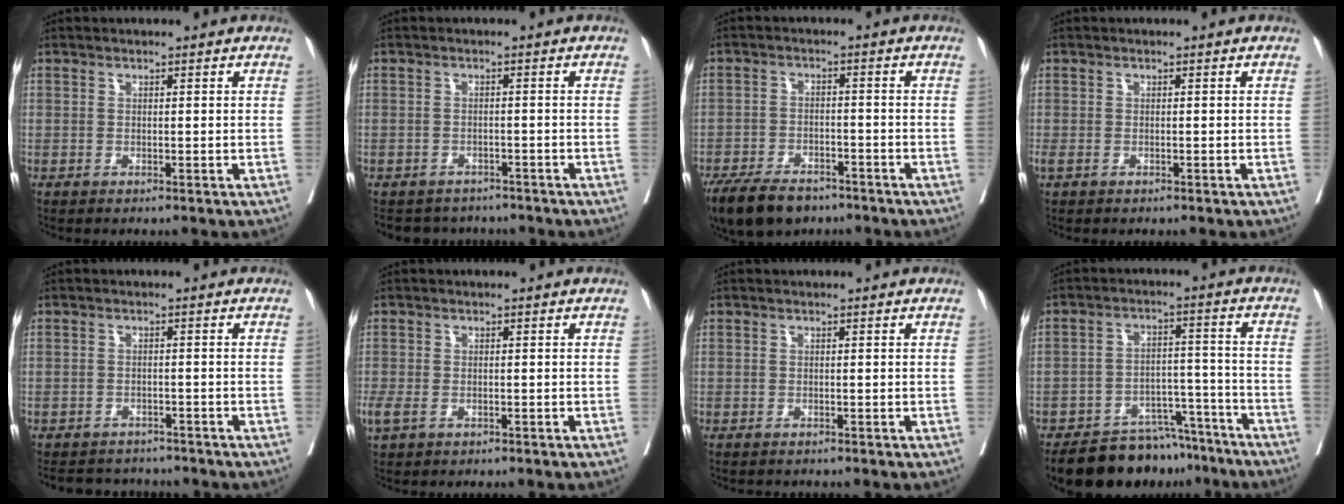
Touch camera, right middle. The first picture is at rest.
{"total": 5.4, "force": [-5.0, 2.2, 0.0], "torque": [0.004, 0.003, -0.064]}
{"total": 10.5, "force": [-7.9, 4.8, 4.9], "torque": [-0.088, -0.011, -0.129]}
{"total": 0.6, "force": [-0.2, 0.4, 0.4], "torque": [-0.017, -0.003, -0.002]}
{"total": 8.2, "force": [-7.6, 2.7, 1.5], "torque": [-0.025, 0.004, -0.098]}
{"total": 2.5, "force": [-1.0, 1.5, 1.7], "torque": [-0.048, -0.007, -0.013]}
{"total": 0.7, "force": [-0.7, 0.2, 0.0], "torque": [-0.009, -0.001, -0.014]}
{"total": 13.4, "force": [-11.4, 5.2, 4.6], "torque": [-0.054, 0.020, -0.172]}